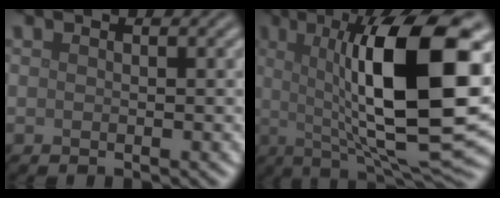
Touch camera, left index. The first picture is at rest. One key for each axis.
{"total": 14.8, "fx": 1.6, "fy": 3.9, "fz": 14.2, "tx": -0.188, "ty": 0.003, "tz": 0.021}